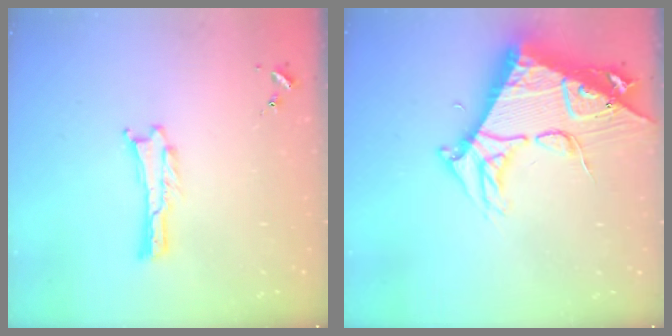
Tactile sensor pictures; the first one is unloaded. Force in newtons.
{"total": 11.1, "press": 11.1, "slide": 1.3}